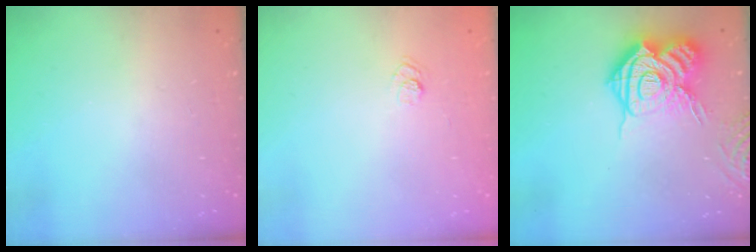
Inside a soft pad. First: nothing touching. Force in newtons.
{"total": 3.1, "press": 2.8, "slide": 1.3}
{"total": 18.9, "press": 18.8, "slide": 1.9}